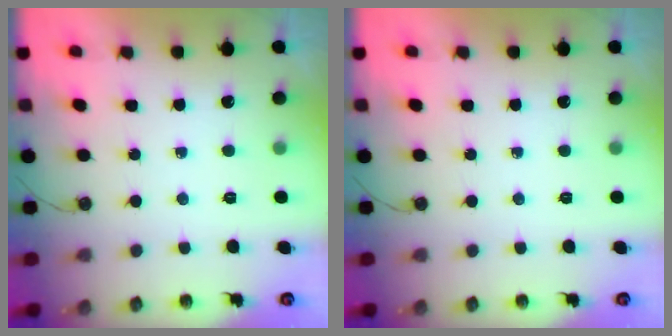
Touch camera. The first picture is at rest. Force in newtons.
{"total": 0.0}